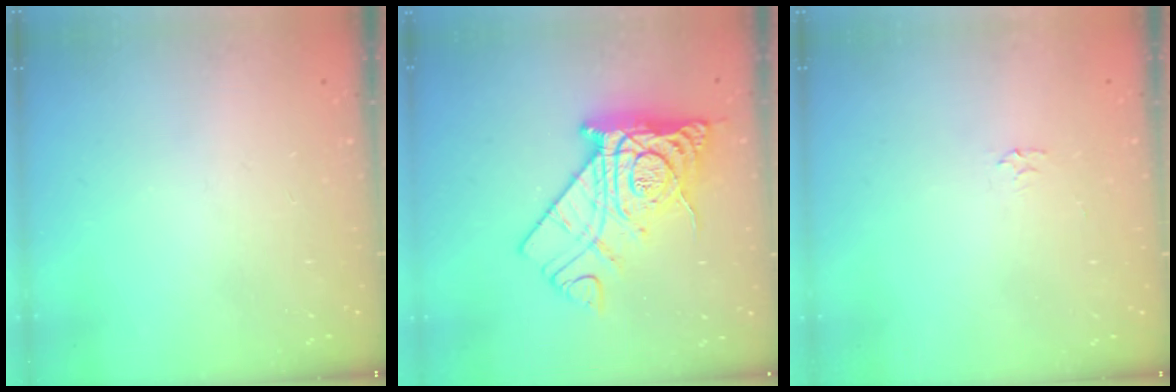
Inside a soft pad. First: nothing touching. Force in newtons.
{"total": 18.3, "press": 18.2, "slide": 2.0}
{"total": 2.3, "press": 2.3, "slide": 0.4}